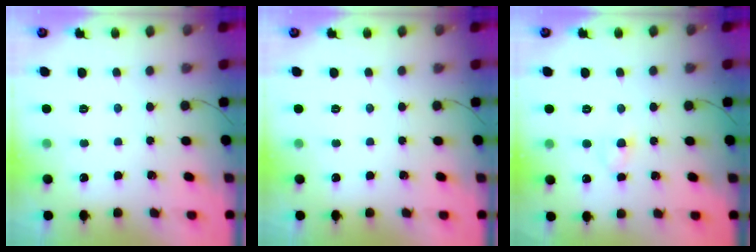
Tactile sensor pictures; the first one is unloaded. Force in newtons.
{"total": 0.0}
{"total": 3.4, "press": 3.2, "slide": 1.2}